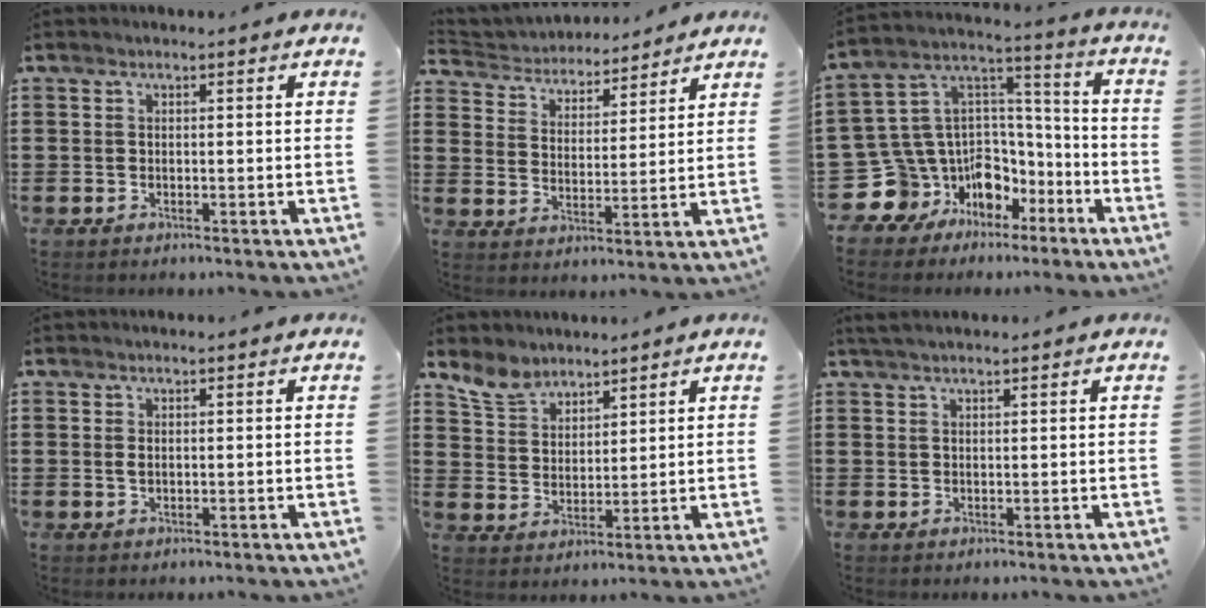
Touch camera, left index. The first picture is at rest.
{"total": 4.2, "force": [4.1, 0.8, -0.2], "torque": [-0.023, -0.028, 0.068]}
{"total": 11.4, "force": [-6.2, 9.3, 2.0], "torque": [-0.090, -0.018, -0.094]}
{"total": 0.9, "force": [0.2, 0.3, 0.8], "torque": [-0.017, 0.003, 0.002]}
{"total": 5.8, "force": [5.0, 2.7, 1.1], "torque": [-0.046, -0.010, 0.095]}
{"total": 1.6, "force": [1.4, 0.1, 0.7], "torque": [-0.015, 0.000, 0.027]}